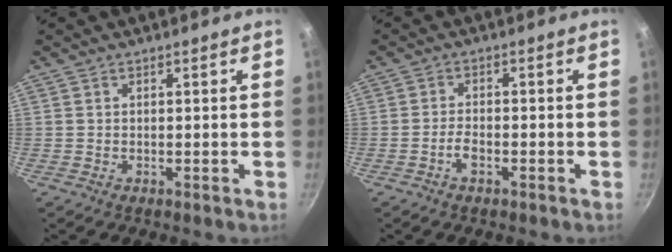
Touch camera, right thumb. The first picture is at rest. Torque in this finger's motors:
{"motor_torque": [-0.82, 0.06, -0.18, 0.08, 0.09]}